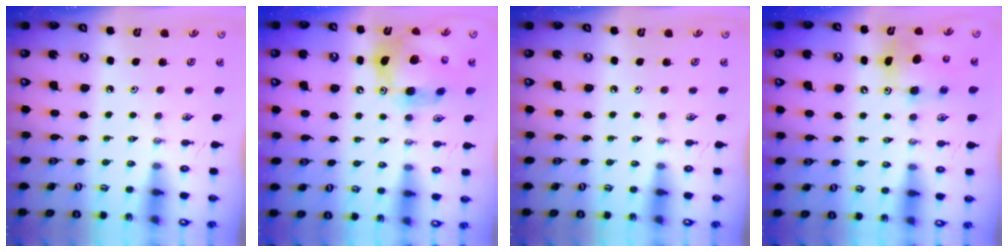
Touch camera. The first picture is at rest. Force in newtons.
{"total": 14.7, "press": 14.6, "slide": 1.7}
{"total": 0.0}
{"total": 8.2, "press": 8.0, "slide": 1.7}